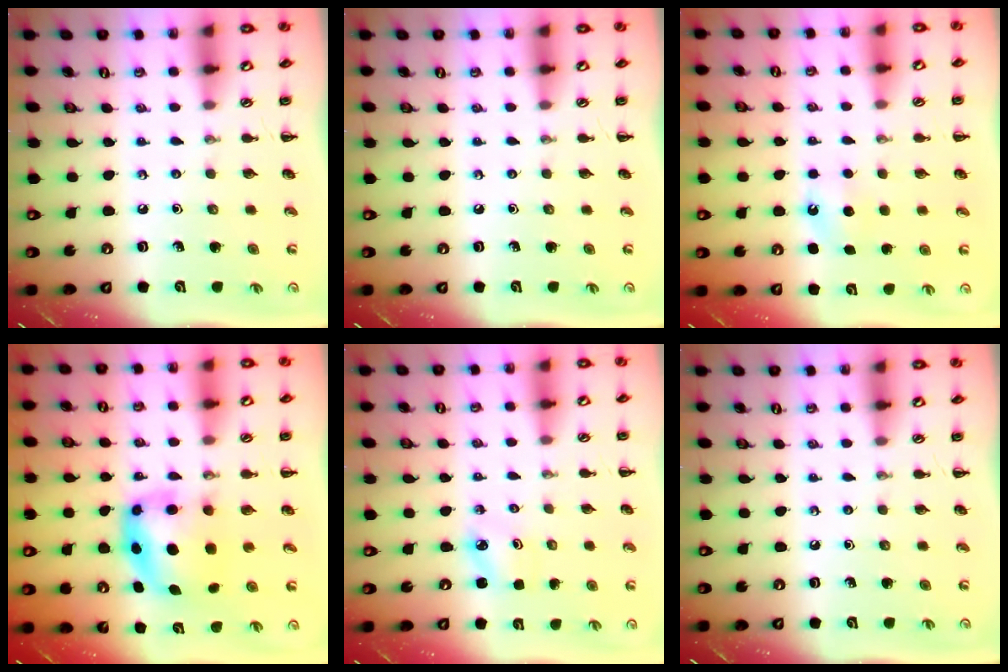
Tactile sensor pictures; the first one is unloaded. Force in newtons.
{"total": 0.0}
{"total": 5.1, "press": 4.9, "slide": 1.3}
{"total": 5.7, "press": 5.6, "slide": 1.2}
{"total": 2.3, "press": 2.3, "slide": 0.4}
{"total": 0.0}